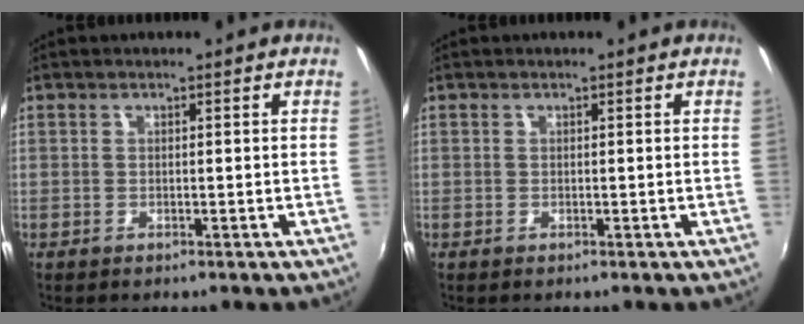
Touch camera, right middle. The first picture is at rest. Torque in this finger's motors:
{"motor_torque": [-0.07, 0.02, 0.00, 0.00]}